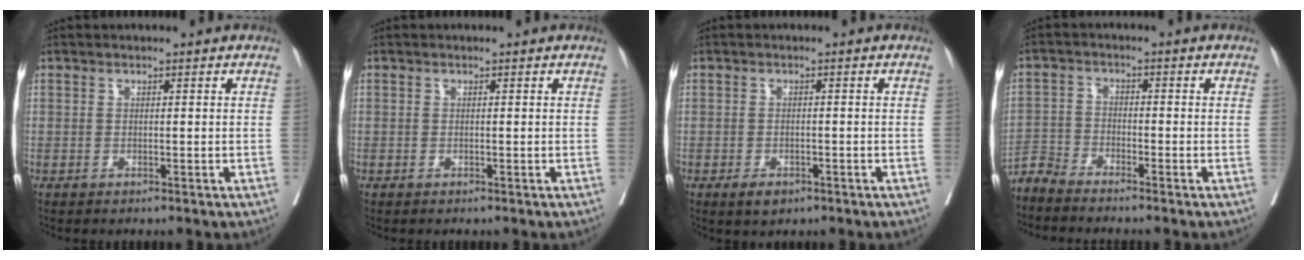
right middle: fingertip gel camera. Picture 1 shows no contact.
{"total": 0.6, "force": [-0.1, 0.6, -0.1], "torque": [0.005, 0.006, -0.006]}
{"total": 2.4, "force": [-1.5, 1.2, 1.5], "torque": [-0.026, -0.001, -0.017]}
{"total": 3.5, "force": [-3.5, -0.6, 0.1], "torque": [-0.002, -0.017, -0.074]}